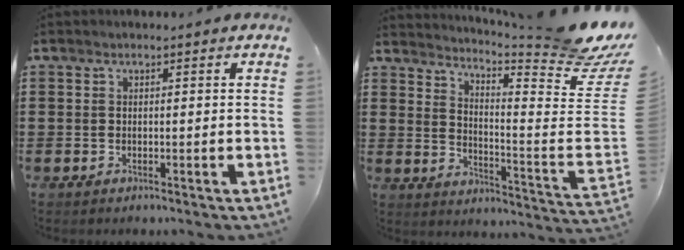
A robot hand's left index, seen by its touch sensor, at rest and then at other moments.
{"total": 7.8, "force": [6.5, 0.1, 4.4], "torque": [-0.079, -0.070, 0.104]}